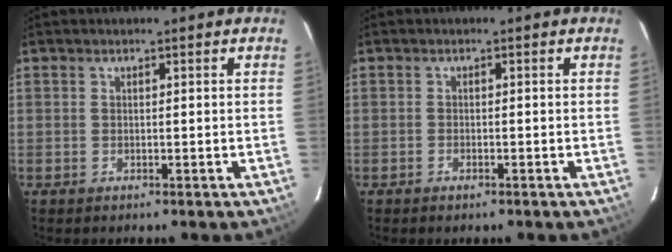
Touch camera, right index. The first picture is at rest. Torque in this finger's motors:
{"motor_torque": [0.14, 0.01, -0.01, -0.01]}